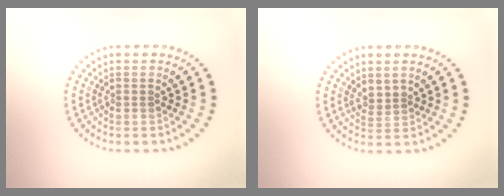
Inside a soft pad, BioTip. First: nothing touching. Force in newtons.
{"total": 1.5, "press": 1.2, "slide": 0.9}